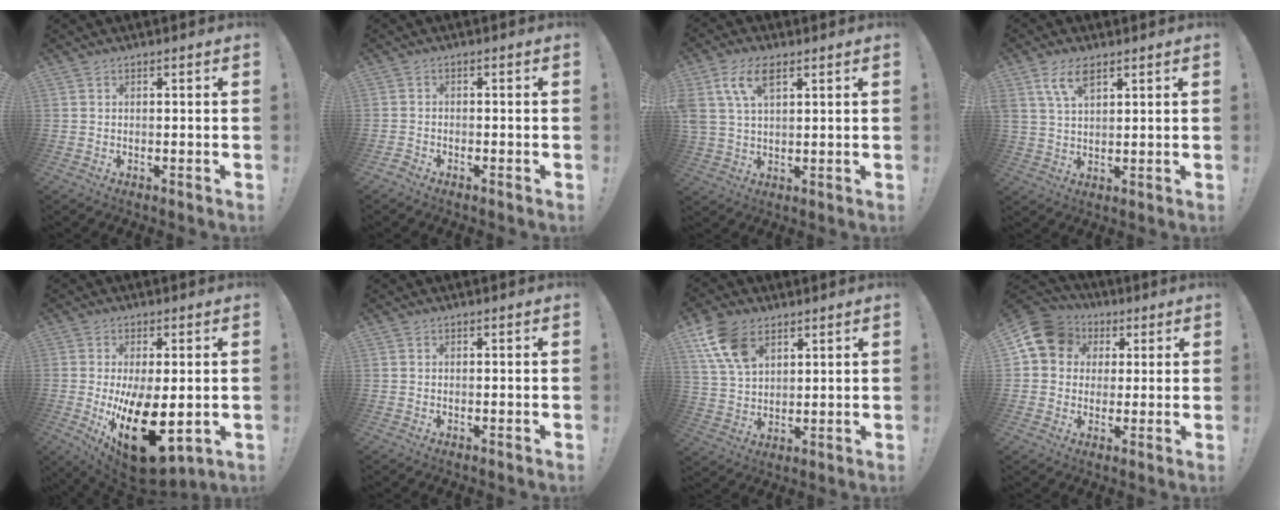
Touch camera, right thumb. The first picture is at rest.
{"total": 1.8, "force": [-1.6, 0.6, 0.5], "torque": [-0.013, 0.005, -0.030]}
{"total": 9.3, "force": [4.5, 4.7, 6.6], "torque": [-0.146, 0.000, 0.086]}
{"total": 7.2, "force": [4.1, 3.2, 4.9], "torque": [-0.094, -0.007, 0.078]}
{"total": 19.4, "force": [-3.2, 9.3, 16.7], "torque": [-0.260, -0.010, -0.031]}
{"total": 0.0}
{"total": 12.9, "force": [7.0, 8.0, 7.3], "torque": [-0.140, -0.022, 0.138]}
{"total": 11.8, "force": [4.1, 10.0, 4.7], "torque": [-0.071, -0.005, 0.084]}